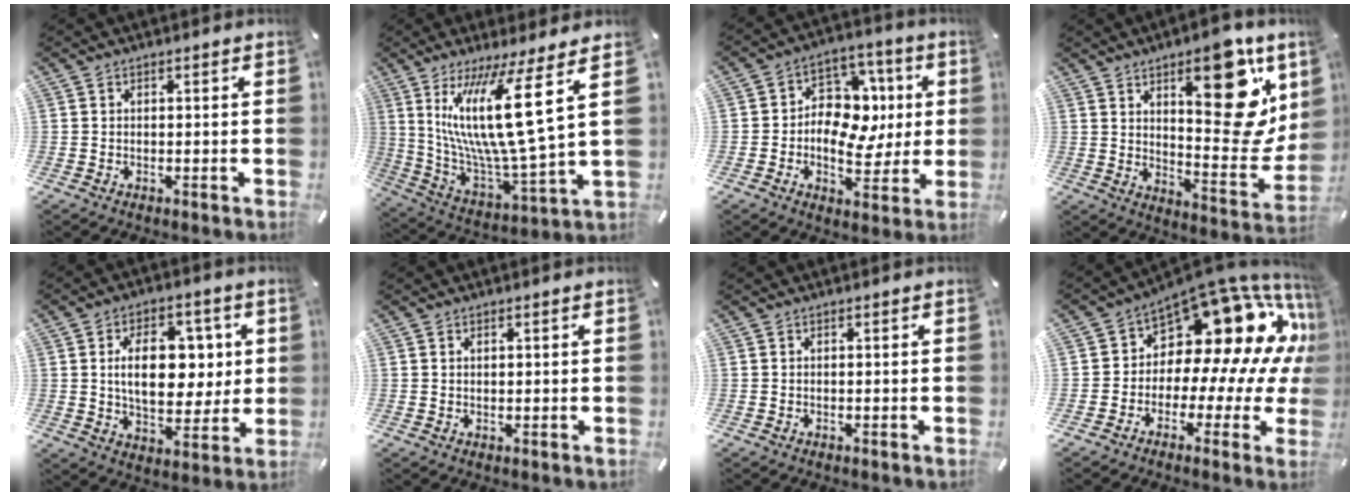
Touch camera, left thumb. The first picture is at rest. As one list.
[{"total": 20.7, "force": [8.2, 3.2, 18.7], "torque": [-0.403, -0.058, 0.116]}, {"total": 12.7, "force": [-0.2, 10.2, 7.4], "torque": [-0.114, 0.004, 0.004]}, {"total": 20.7, "force": [10.0, 8.7, 15.8], "torque": [-0.182, -0.072, 0.154]}, {"total": 15.2, "force": [2.8, 9.7, 11.3], "torque": [-0.182, 0.002, 0.045]}, {"total": 0.6, "force": [0.3, 0.4, 0.4], "torque": [-0.009, 0.002, 0.004]}, {"total": 0.0}, {"total": 17.6, "force": [7.3, 10.5, 12.2], "torque": [-0.179, -0.075, 0.123]}]